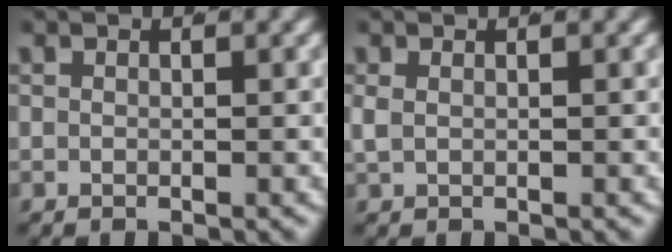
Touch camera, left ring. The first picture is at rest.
{"total": 1.0, "force": [0.2, 0.6, 0.8], "torque": [-0.026, -0.006, 0.012]}